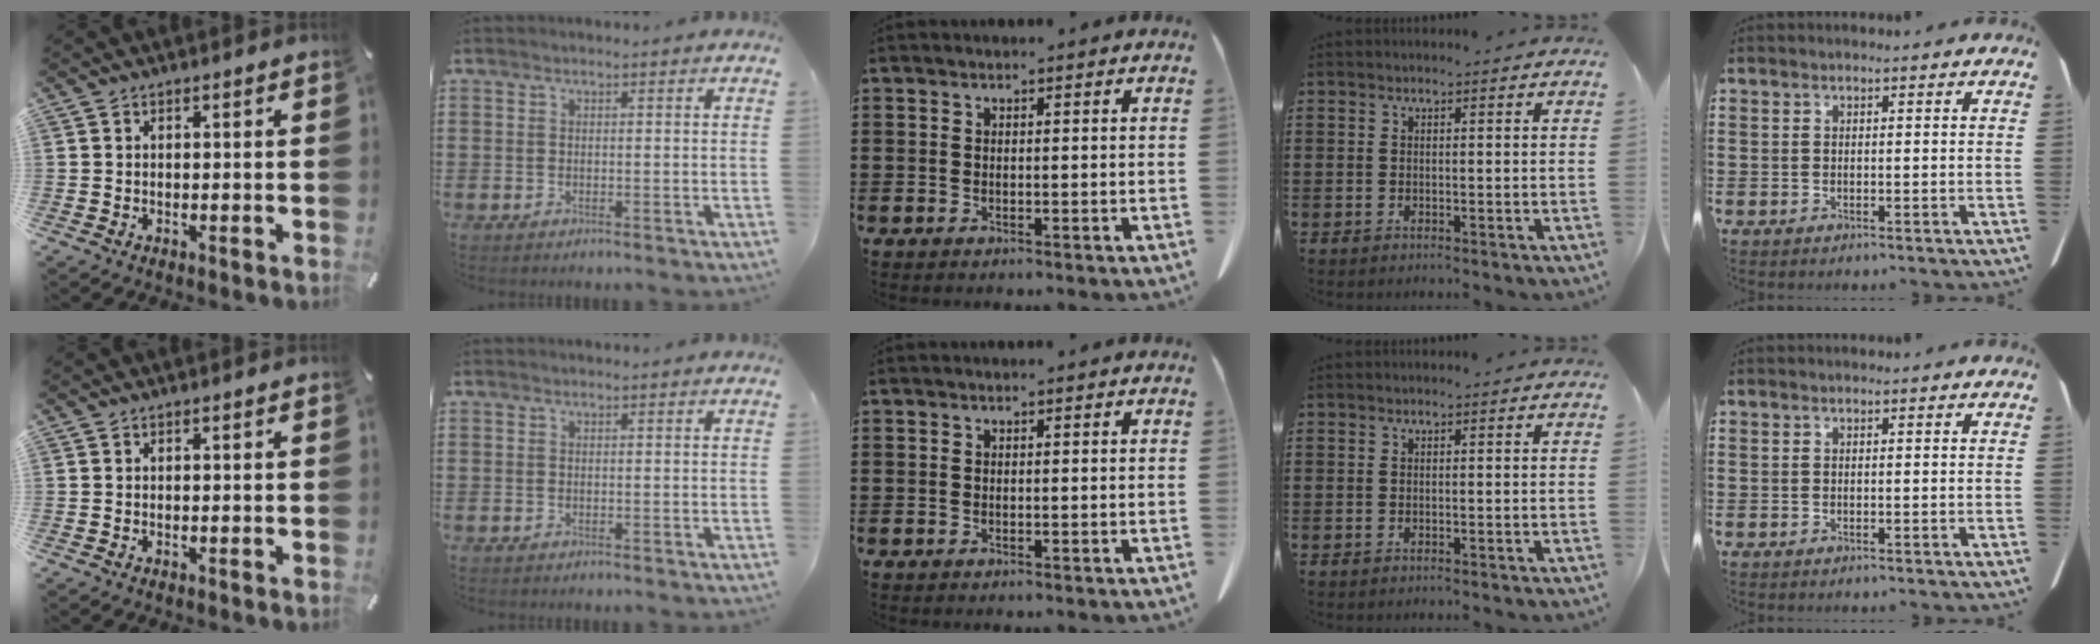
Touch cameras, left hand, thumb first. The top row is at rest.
{}